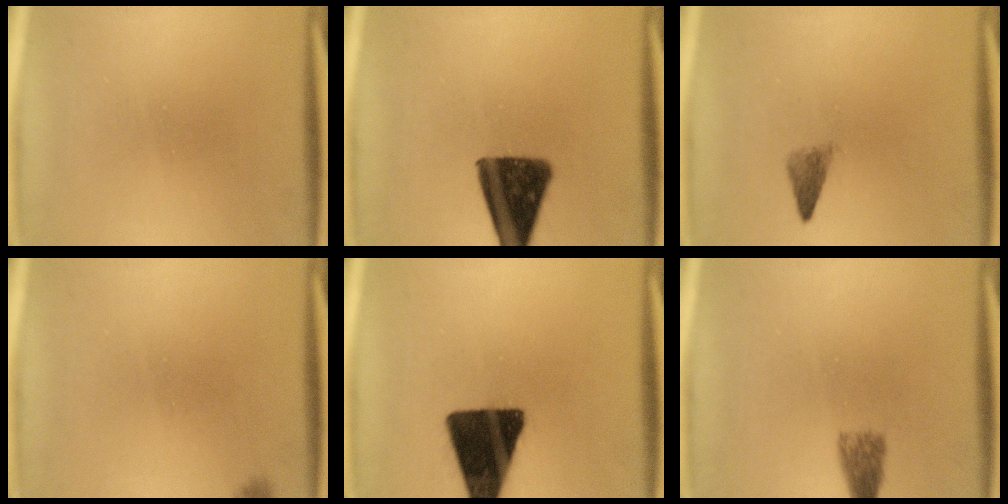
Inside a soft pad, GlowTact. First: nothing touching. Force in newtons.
{"total": 13.4}
{"total": 2.1}
{"total": 1.0}
{"total": 16.3}
{"total": 2.7}